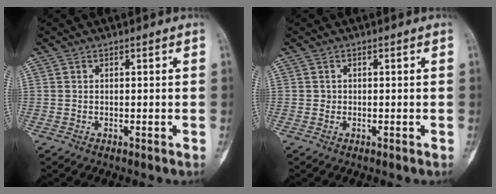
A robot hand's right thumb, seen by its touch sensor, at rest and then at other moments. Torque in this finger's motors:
{"motor_torque": [0.08, 0.08, 0.57, -0.02, 0.03]}